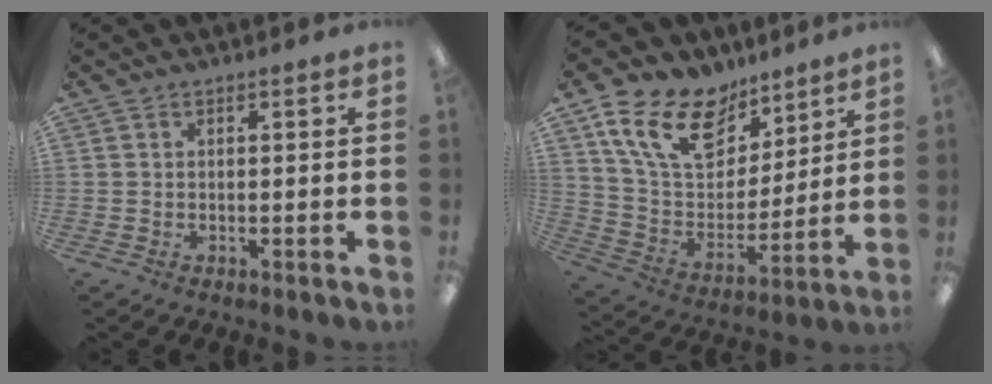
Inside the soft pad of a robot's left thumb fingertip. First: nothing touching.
{"total": 18.9, "force": [11.7, 11.2, 9.7], "torque": [-0.182, -0.048, 0.216]}